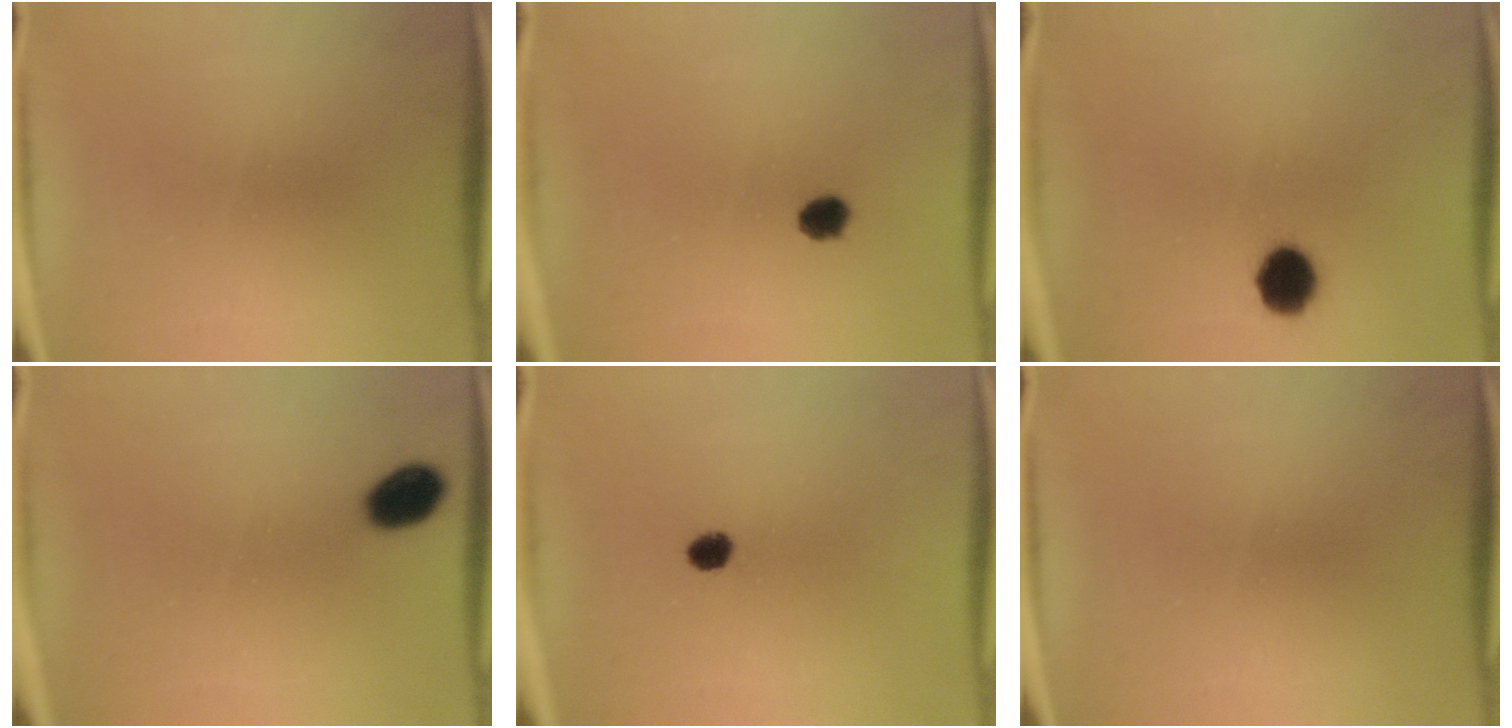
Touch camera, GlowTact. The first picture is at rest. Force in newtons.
{"total": 2.9}
{"total": 7.2}
{"total": 5.3}
{"total": 2.3}
{"total": 0.0}